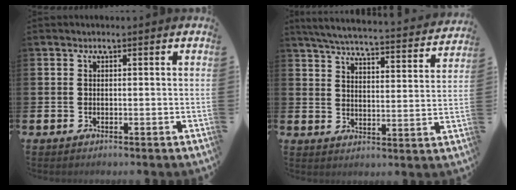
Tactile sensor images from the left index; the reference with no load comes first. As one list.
[{"total": 5.8, "force": [5.5, 0.5, 1.7], "torque": [-0.050, -0.043, 0.092]}]